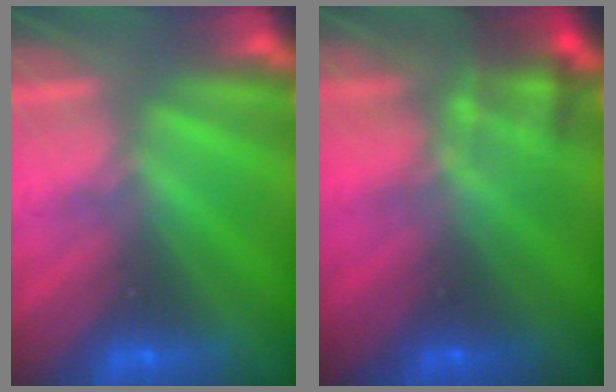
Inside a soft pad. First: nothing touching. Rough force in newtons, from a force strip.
{"total": 7.8}